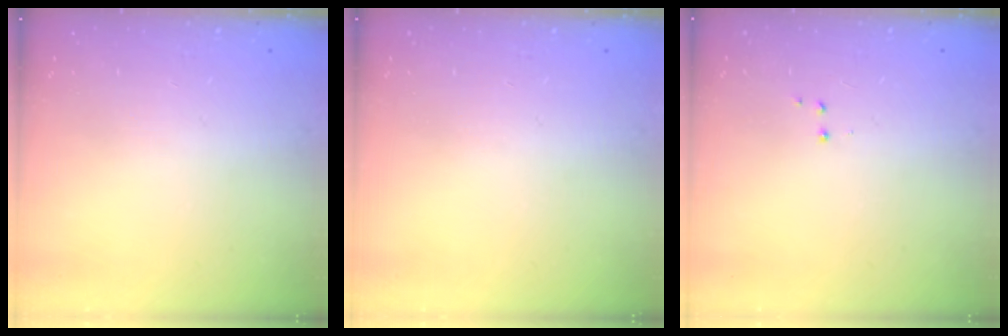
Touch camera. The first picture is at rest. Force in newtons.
{"total": 0.0}
{"total": 2.8, "press": 2.7, "slide": 0.5}